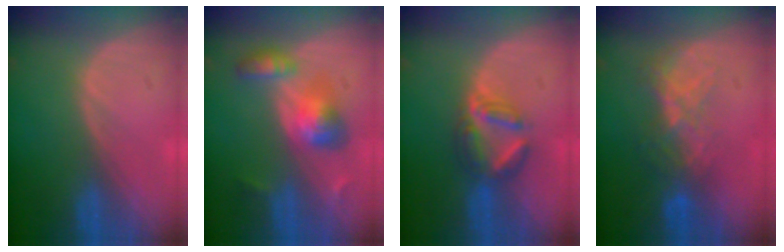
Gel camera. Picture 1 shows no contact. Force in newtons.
{"total": 5.9, "press": 5.9, "slide": 0.1}
{"total": 5.9, "press": 5.4, "slide": 2.3}
{"total": 6.4, "press": 5.6, "slide": 3.1}